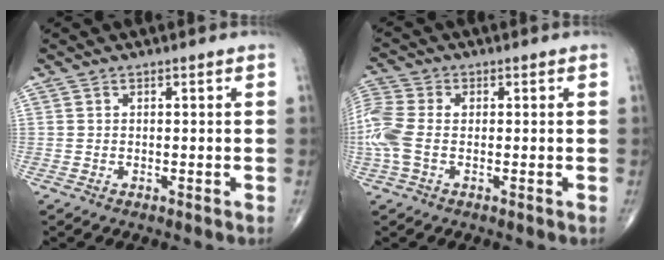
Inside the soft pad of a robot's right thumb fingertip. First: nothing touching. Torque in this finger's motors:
{"motor_torque": [0.17, 0.17, 0.66, 0.27, 0.12]}